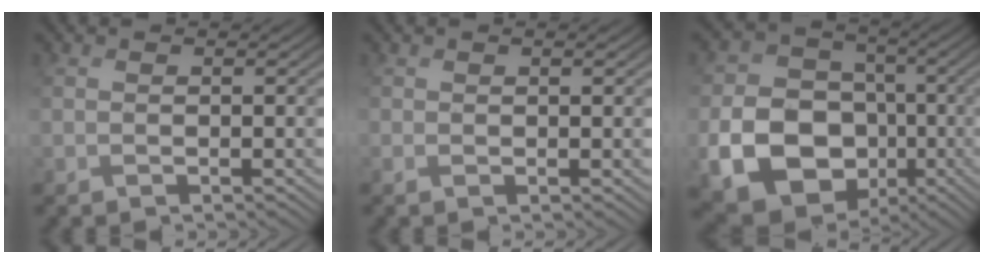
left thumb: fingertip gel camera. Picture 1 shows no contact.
{"total": 1.4, "force": [0.1, 0.4, 1.3], "torque": [-0.024, -0.004, 0.002]}
{"total": 13.7, "force": [-4.1, 11.3, 6.5], "torque": [-0.160, -0.038, -0.075]}